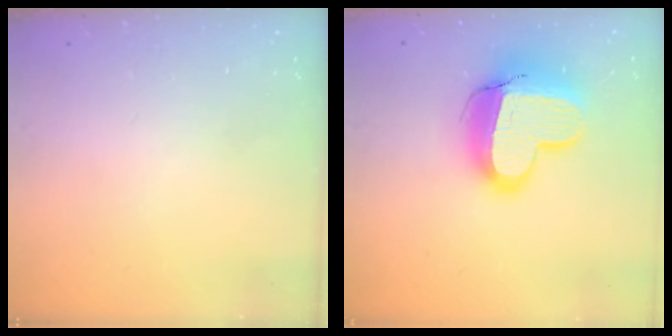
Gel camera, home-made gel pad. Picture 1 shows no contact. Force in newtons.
{"total": 16.9, "press": 16.8, "slide": 1.4}